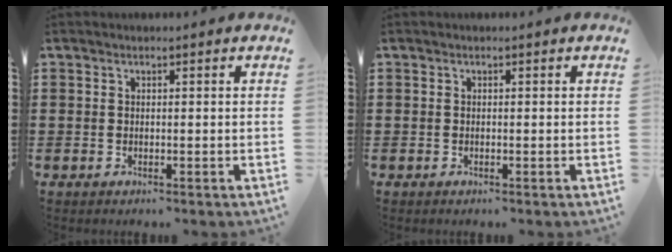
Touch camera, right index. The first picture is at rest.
{"total": 0.0}